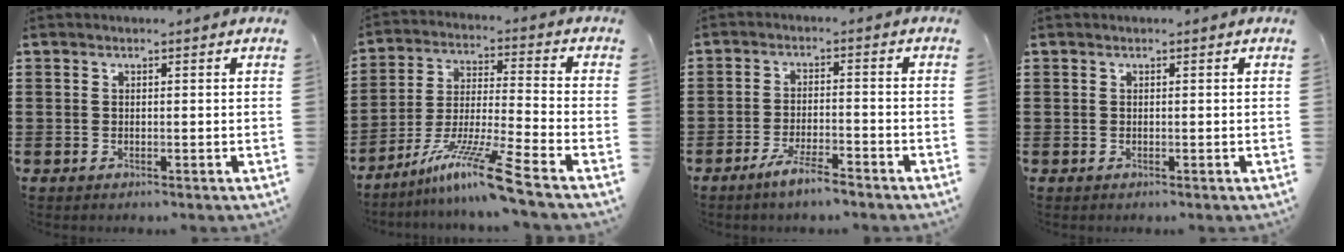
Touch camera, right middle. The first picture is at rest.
{"total": 11.3, "force": [-8.3, -0.1, 7.6], "torque": [-0.148, 0.002, -0.166]}
{"total": 4.4, "force": [-3.5, 0.4, 2.6], "torque": [-0.056, -0.001, -0.067]}
{"total": 0.0}